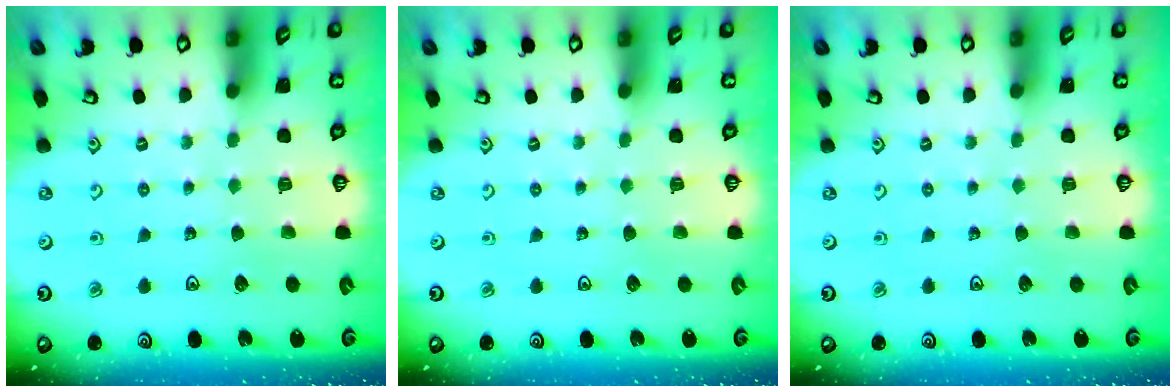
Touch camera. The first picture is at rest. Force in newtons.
{"total": 0.0}
{"total": 0.0}